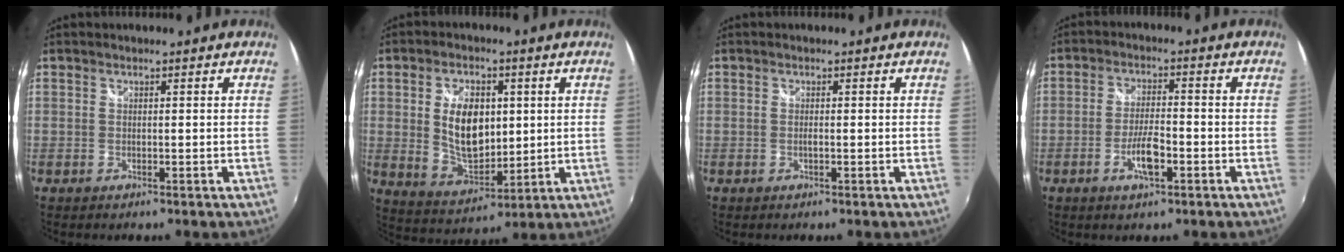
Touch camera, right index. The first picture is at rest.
{"total": 11.1, "force": [1.9, 6.2, 8.9], "torque": [-0.167, 0.005, 0.048]}
{"total": 0.7, "force": [-0.3, 0.0, 0.7], "torque": [-0.012, -0.001, -0.006]}
{"total": 5.8, "force": [-2.7, 1.7, 4.8], "torque": [-0.100, -0.001, -0.048]}